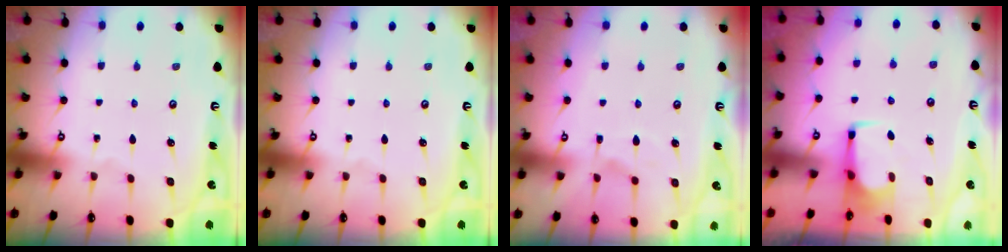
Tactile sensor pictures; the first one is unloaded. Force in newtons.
{"total": 0.0}
{"total": 4.4, "press": 4.2, "slide": 1.3}
{"total": 2.7, "press": 2.7, "slide": 0.4}